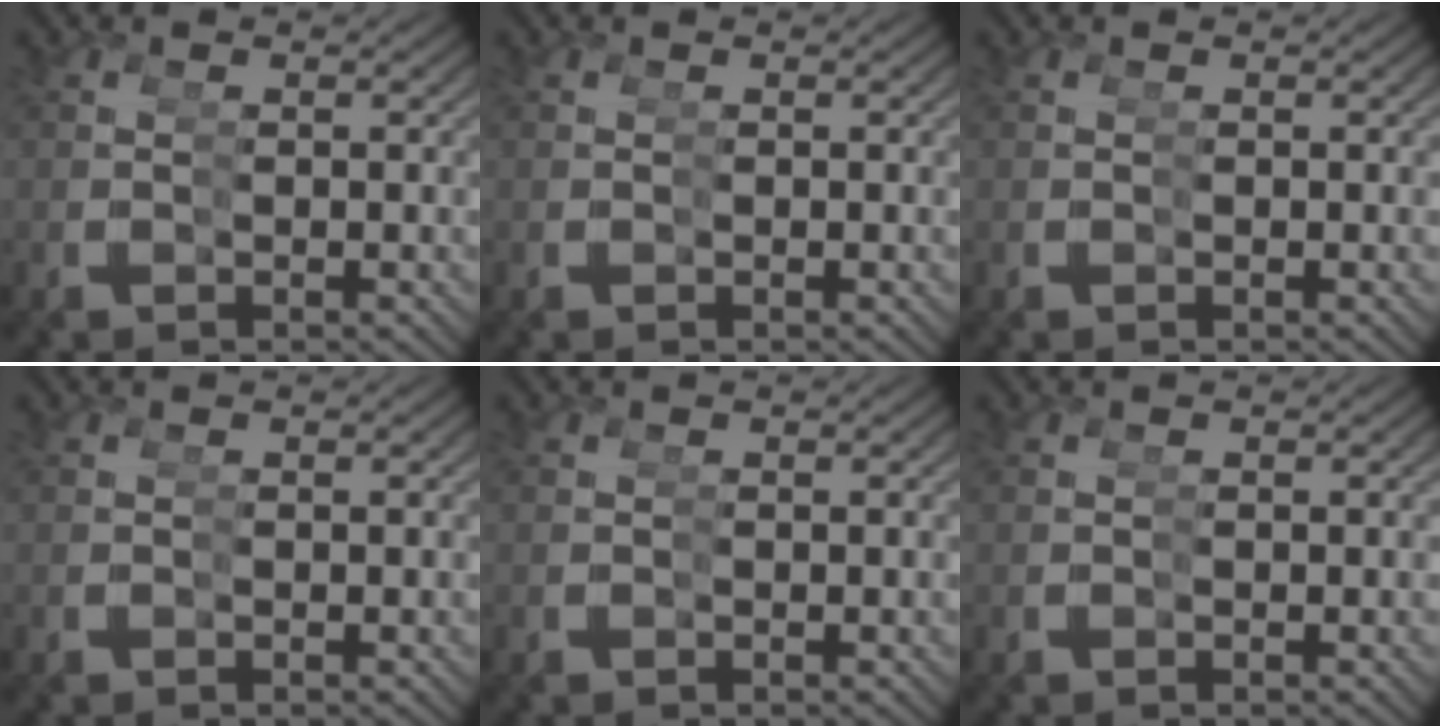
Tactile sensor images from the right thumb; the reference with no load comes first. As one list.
[{"total": 0.0}, {"total": 0.0}, {"total": 0.0}, {"total": 0.0}, {"total": 0.0}]